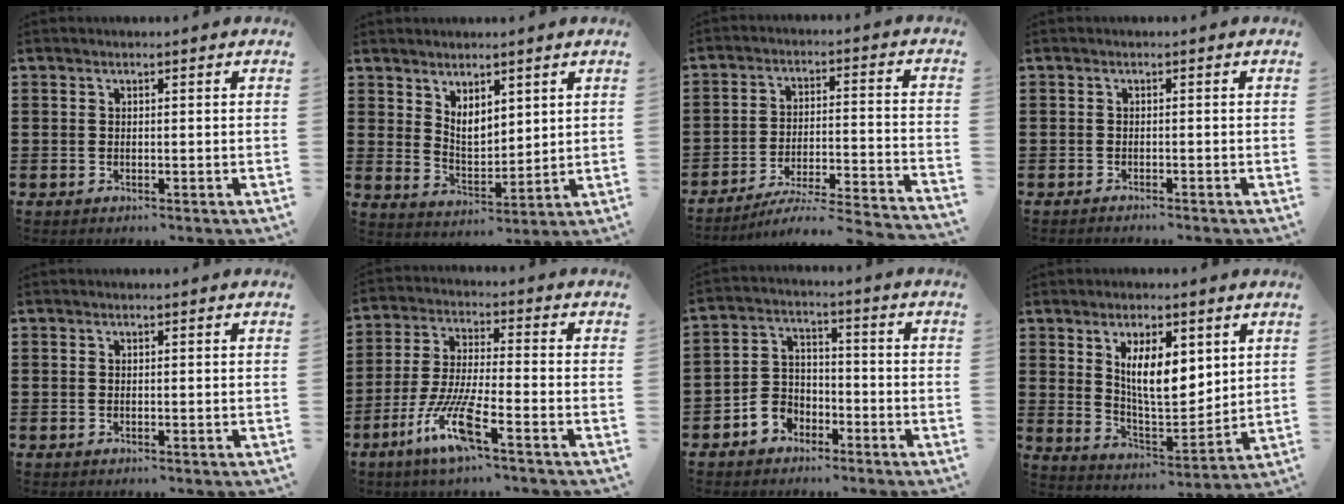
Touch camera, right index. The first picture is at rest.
{"total": 4.4, "force": [3.4, 2.1, 1.8], "torque": [-0.041, -0.012, 0.062]}
{"total": 4.5, "force": [-4.0, -0.3, 2.0], "torque": [-0.040, -0.023, -0.084]}
{"total": 0.9, "force": [-0.9, -0.2, 0.0], "torque": [-0.003, -0.003, -0.018]}
{"total": 0.0}
{"total": 9.8, "force": [-5.8, 1.1, 7.9], "torque": [-0.180, -0.012, -0.113]}
{"total": 4.5, "force": [-3.1, 3.2, 0.5], "torque": [-0.025, 0.014, -0.063]}
{"total": 9.0, "force": [3.8, 3.7, 7.3], "torque": [-0.130, -0.013, 0.064]}